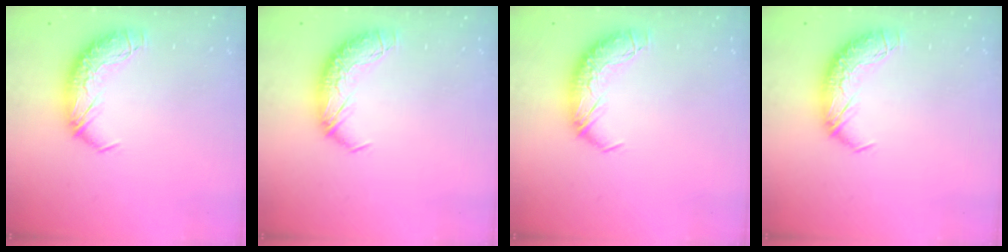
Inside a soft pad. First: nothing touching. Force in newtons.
{"total": 0.0}
{"total": 0.0}
{"total": 0.0}